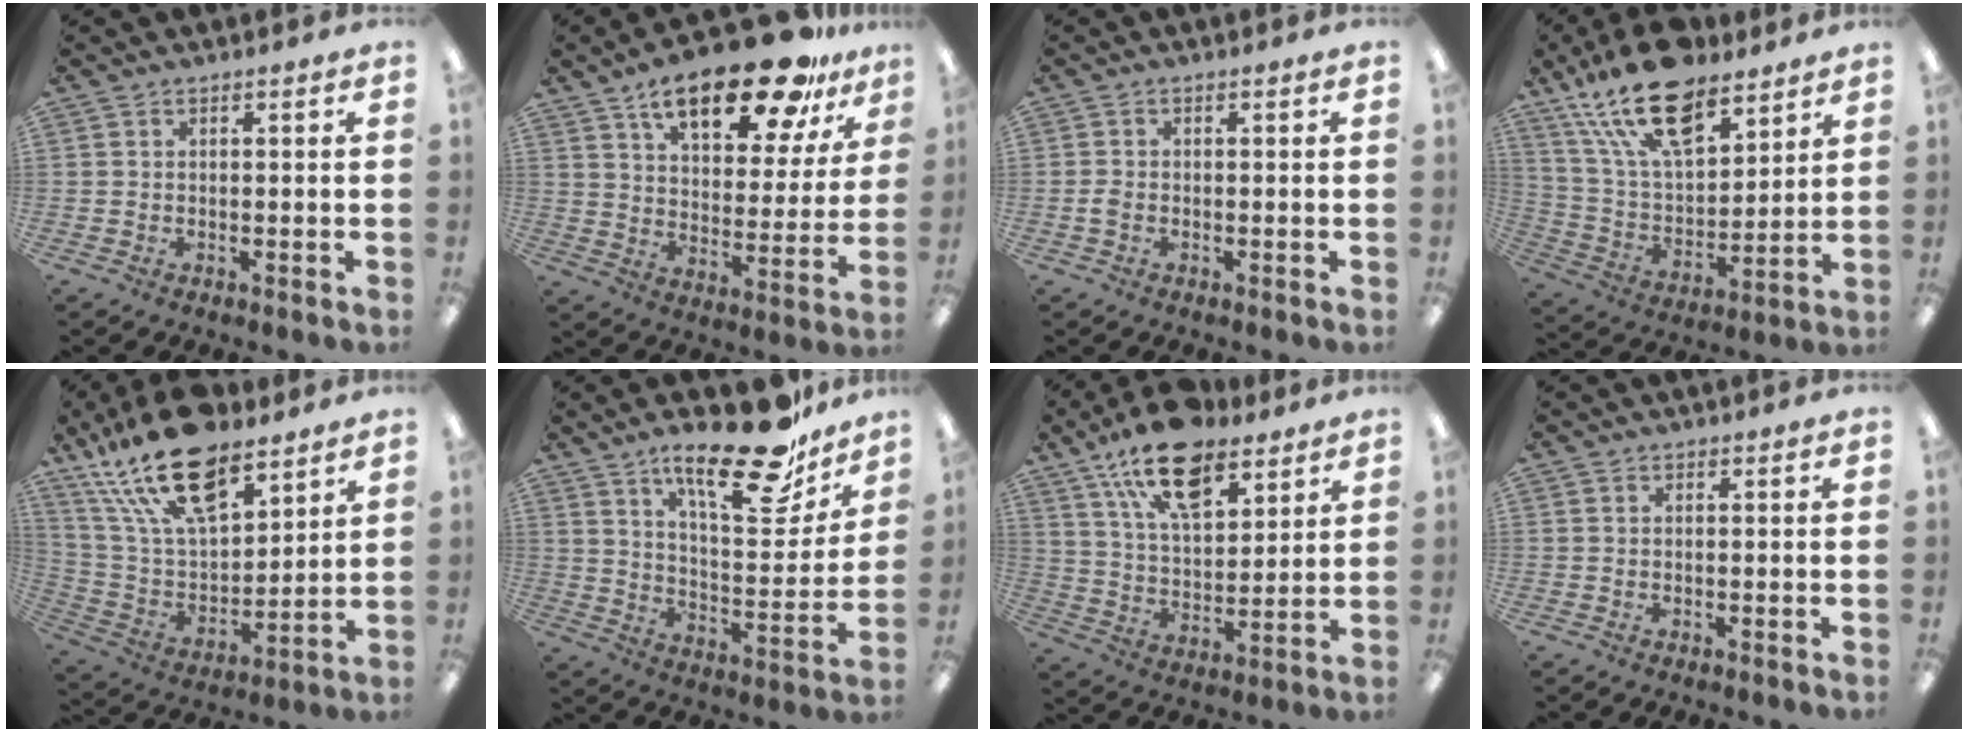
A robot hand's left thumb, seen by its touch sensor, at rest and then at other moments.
{"total": 21.9, "force": [14.6, 8.3, 14.0], "torque": [-0.214, -0.078, 0.241]}
{"total": 1.8, "force": [-0.5, 1.2, 1.2], "torque": [-0.028, 0.000, -0.011]}
{"total": 20.4, "force": [13.5, 9.3, 12.1], "torque": [-0.229, -0.065, 0.239]}
{"total": 21.4, "force": [14.4, 9.5, 12.8], "torque": [-0.252, -0.073, 0.254]}
{"total": 22.3, "force": [16.3, 7.0, 13.5], "torque": [-0.201, -0.110, 0.269]}
{"total": 17.6, "force": [11.8, 8.4, 10.0], "torque": [-0.173, -0.052, 0.209]}
{"total": 0.0}